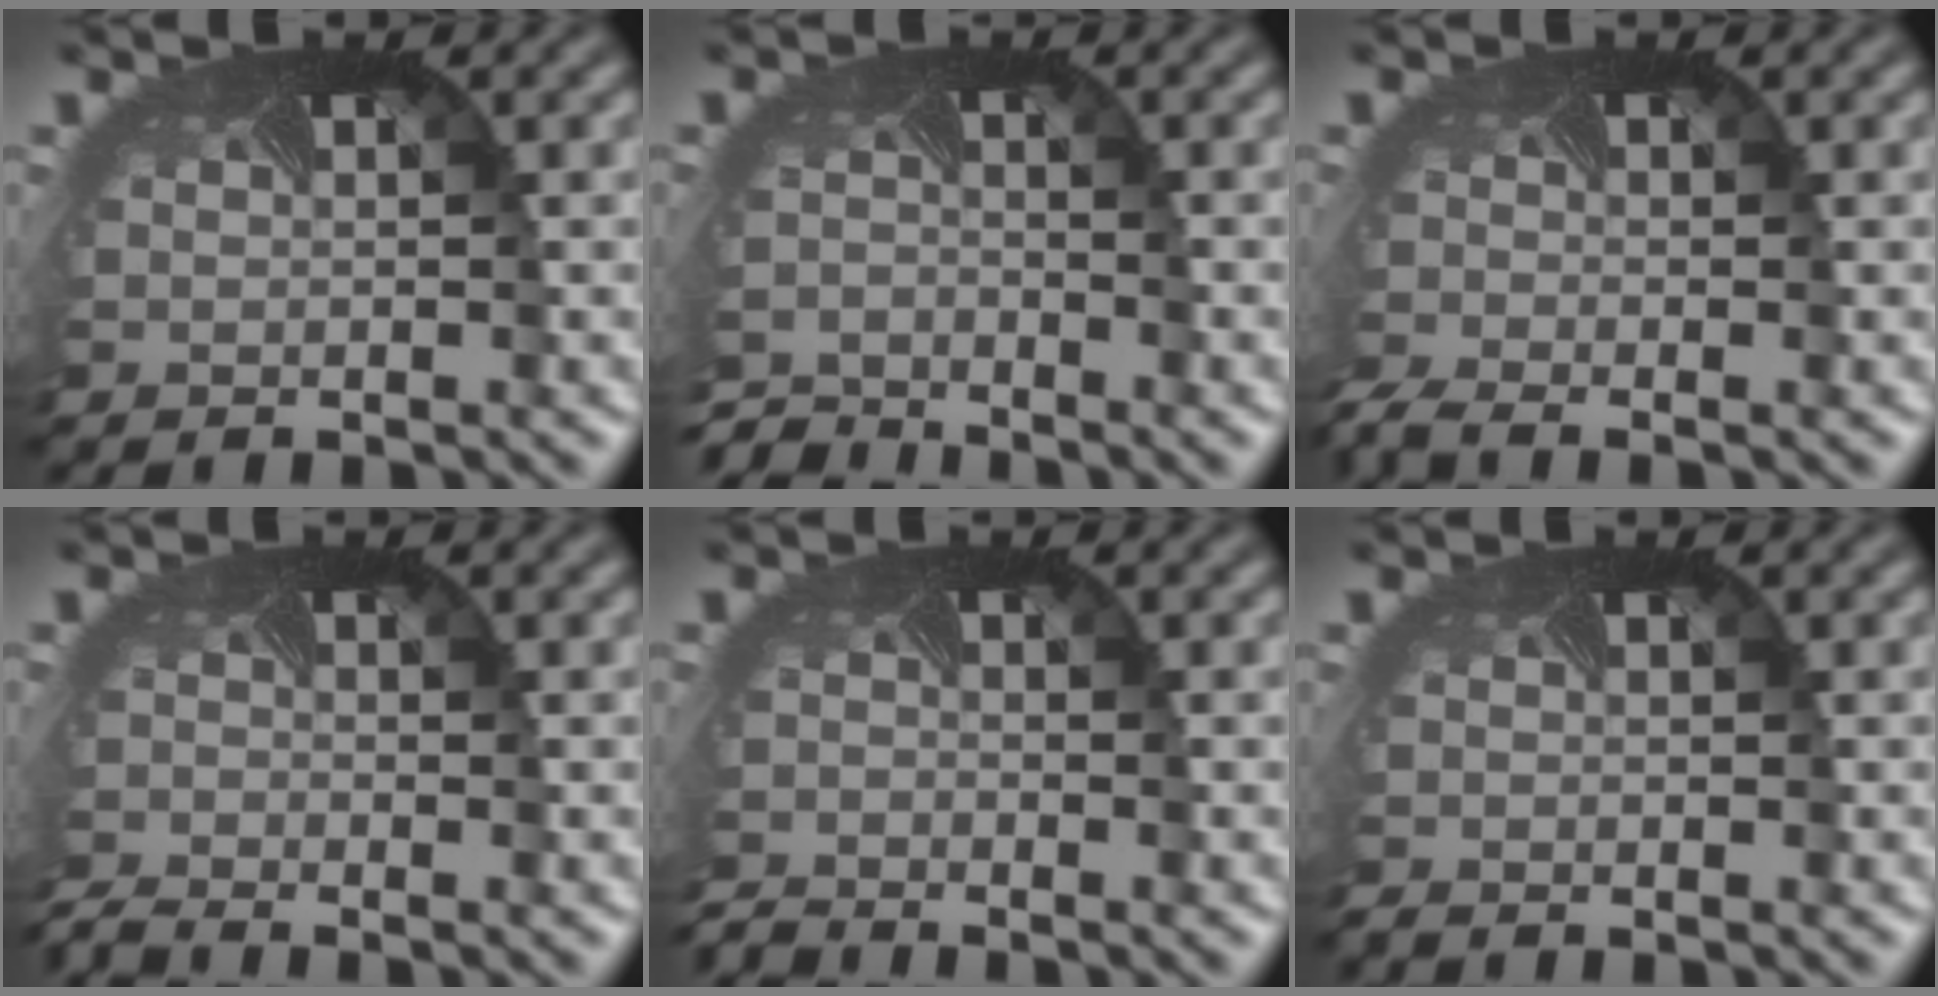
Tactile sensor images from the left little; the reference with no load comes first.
{"total": 4.4, "force": [-4.3, 0.3, 0.1], "torque": [-0.016, -0.026, -0.087]}
{"total": 3.8, "force": [-3.1, 1.1, 2.0], "torque": [-0.056, -0.024, -0.063]}
{"total": 2.9, "force": [-2.8, 0.1, 0.7], "torque": [-0.022, -0.023, -0.063]}
{"total": 2.4, "force": [-2.4, -0.3, -0.2], "torque": [-0.006, -0.022, -0.053]}
{"total": 0.8, "force": [-0.8, -0.1, 0.1], "torque": [-0.009, -0.010, -0.018]}